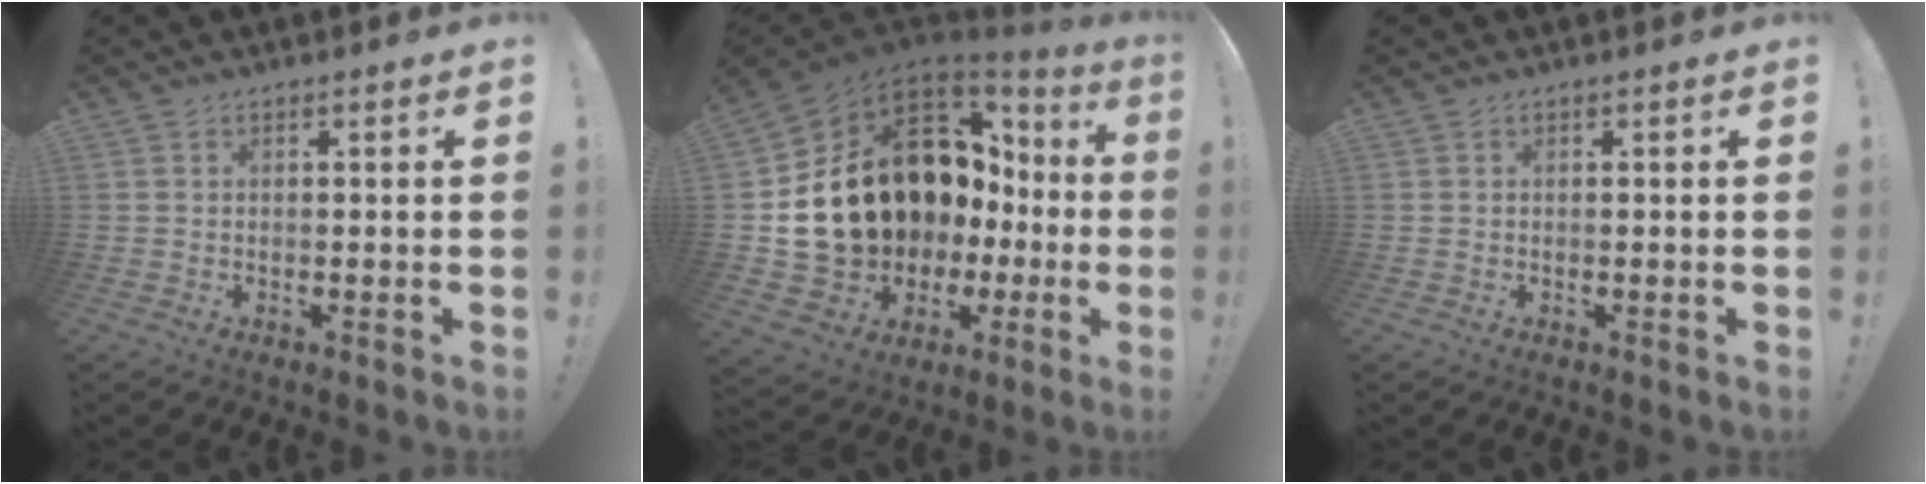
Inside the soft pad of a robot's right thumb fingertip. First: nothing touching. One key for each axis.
{"total": 19.8, "fx": 4.6, "fy": 15.1, "fz": 12.0, "tx": -0.200, "ty": -0.049, "tz": 0.144}
{"total": 0.0}